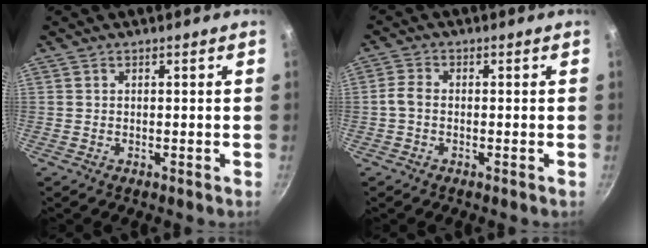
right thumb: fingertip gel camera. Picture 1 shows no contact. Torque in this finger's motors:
{"motor_torque": [0.45, 0.39, 0.56, -0.34, 0.05]}